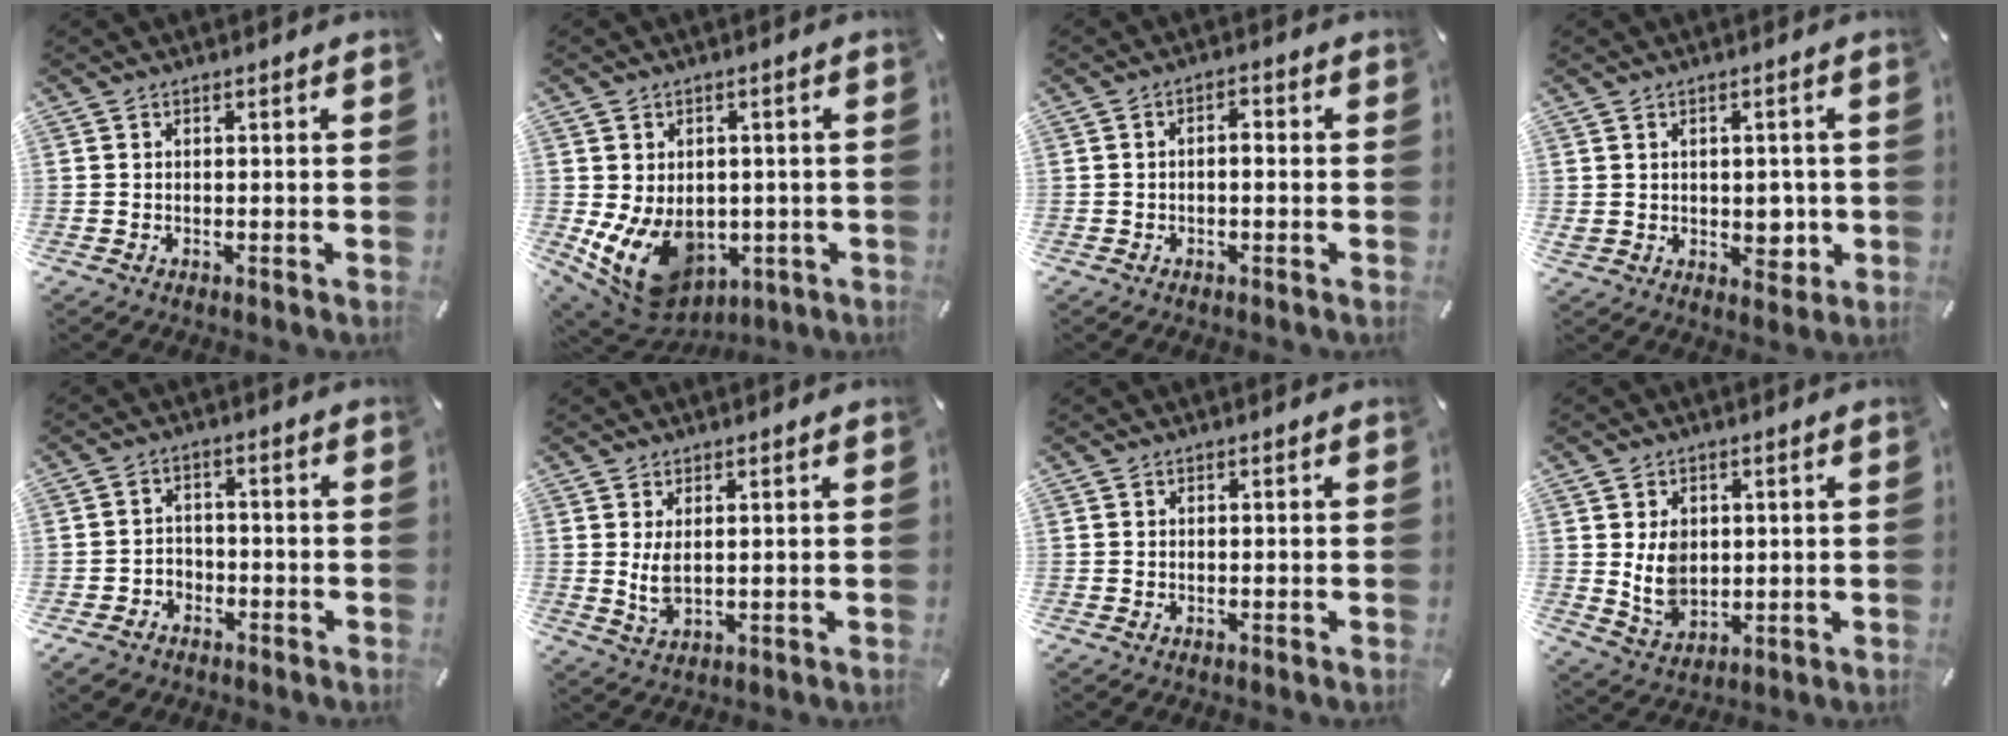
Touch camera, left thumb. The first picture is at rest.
{"total": 12.5, "force": [-3.4, 9.6, 7.2], "torque": [-0.128, -0.003, -0.055]}
{"total": 2.4, "force": [-0.7, 1.3, 1.9], "torque": [-0.036, 0.008, -0.015]}
{"total": 5.6, "force": [-0.1, 4.4, 3.4], "torque": [-0.041, 0.001, 0.001]}
{"total": 4.9, "force": [-3.3, 3.5, 1.0], "torque": [-0.026, 0.016, -0.066]}
{"total": 4.8, "force": [1.2, 2.2, 4.1], "torque": [-0.101, -0.006, 0.018]}
{"total": 0.0}
{"total": 7.2, "force": [1.3, 6.0, 3.8], "torque": [-0.076, -0.006, 0.021]}